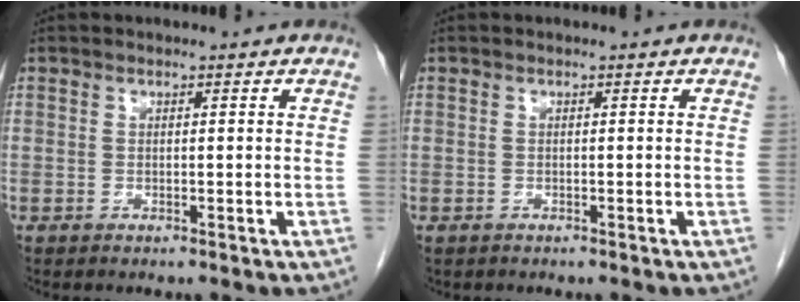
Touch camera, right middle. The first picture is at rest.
{"total": 0.0}